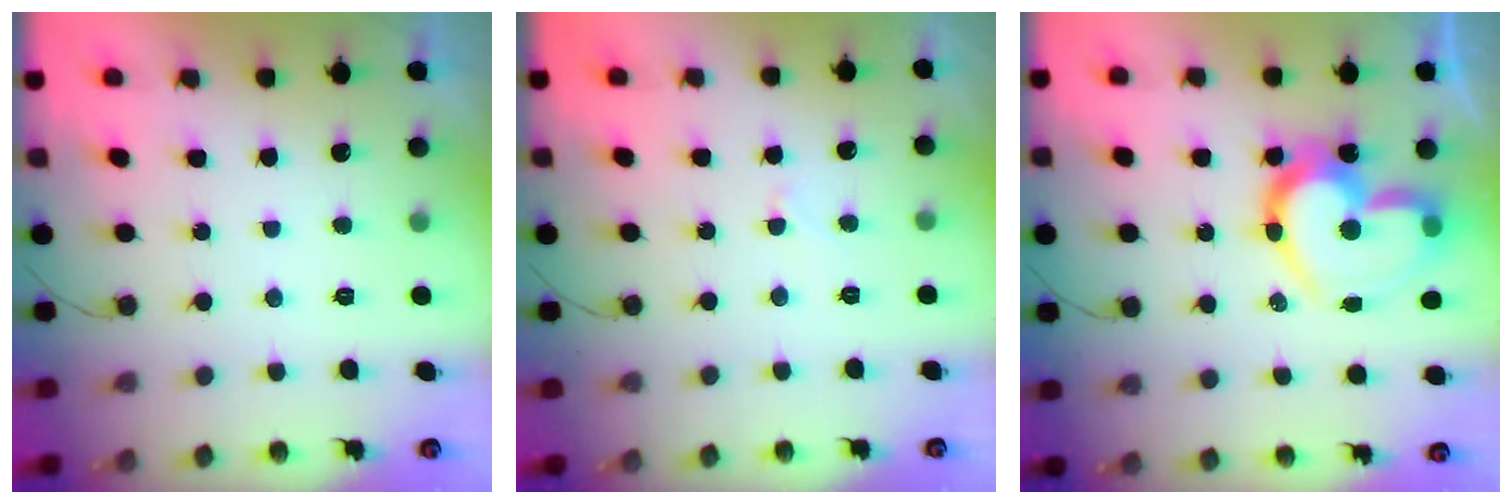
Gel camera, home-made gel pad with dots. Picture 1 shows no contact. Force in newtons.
{"total": 2.6, "press": 2.5, "slide": 0.2}
{"total": 20.1, "press": 20.1, "slide": 1.2}